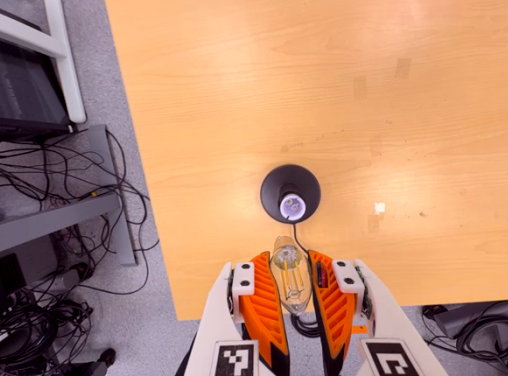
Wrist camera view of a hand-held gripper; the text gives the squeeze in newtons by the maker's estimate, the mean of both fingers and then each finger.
{"total": 21.1, "left": 25.2, "right": 16.9}